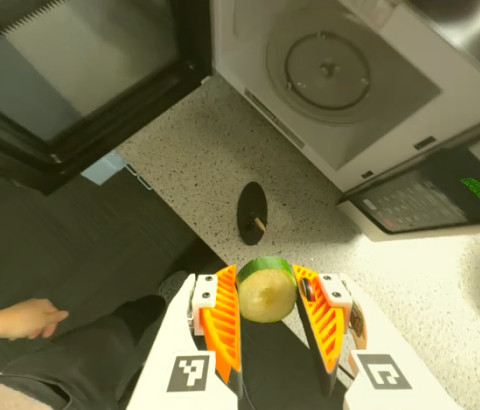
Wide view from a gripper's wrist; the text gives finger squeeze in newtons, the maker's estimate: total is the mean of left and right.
{"total": 11.0, "left": 11.1, "right": 10.9}